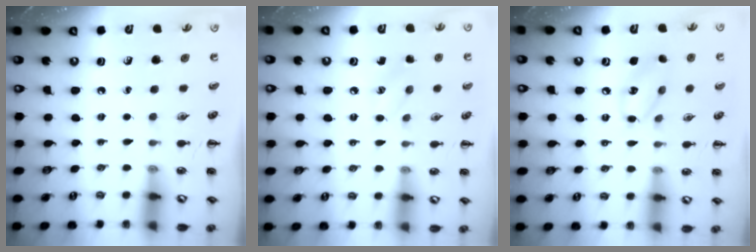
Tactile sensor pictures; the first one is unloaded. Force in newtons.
{"total": 6.0, "press": 5.8, "slide": 1.7}
{"total": 9.6, "press": 9.6, "slide": 0.7}